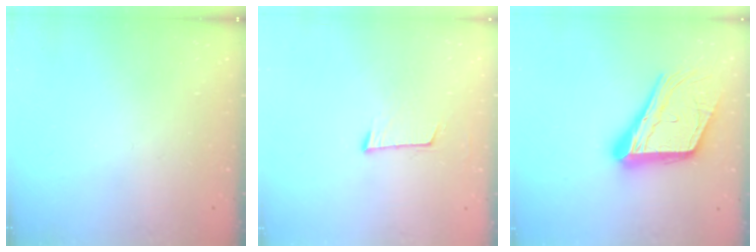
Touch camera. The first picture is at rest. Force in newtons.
{"total": 5.8, "press": 5.5, "slide": 1.9}
{"total": 23.2, "press": 22.8, "slide": 3.7}